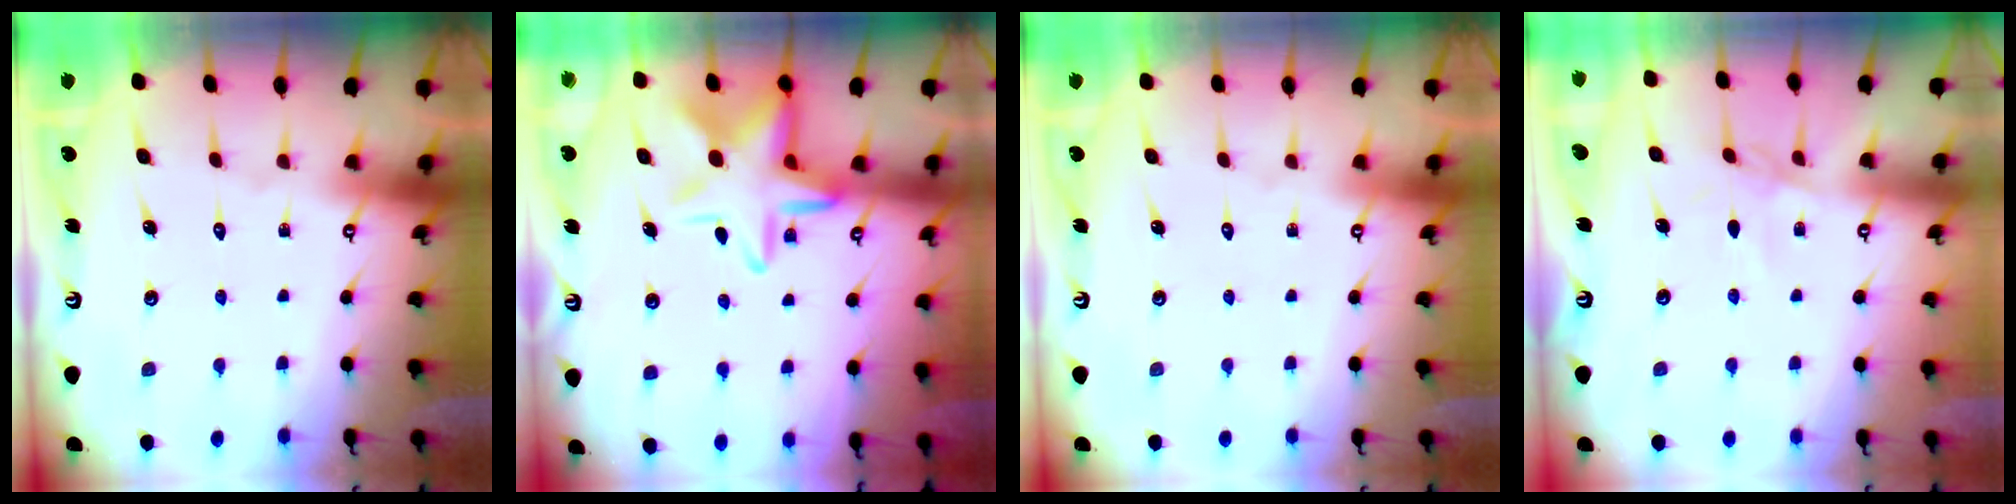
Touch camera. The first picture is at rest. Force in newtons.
{"total": 13.5, "press": 13.5, "slide": 1.2}
{"total": 0.0}
{"total": 2.4, "press": 2.3, "slide": 0.4}